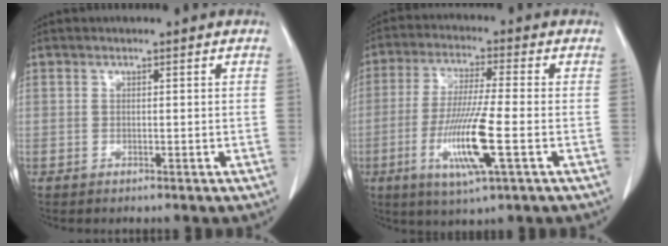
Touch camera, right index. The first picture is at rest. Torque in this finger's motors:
{"motor_torque": [1.36, -0.53, 0.61, 0.12]}